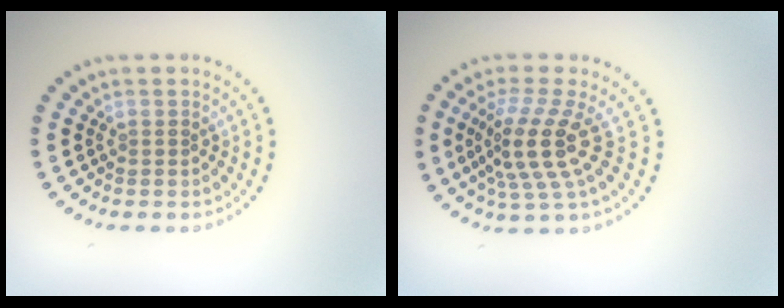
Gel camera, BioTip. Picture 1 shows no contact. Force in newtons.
{"total": 4.6, "press": 3.5, "slide": 3.0}